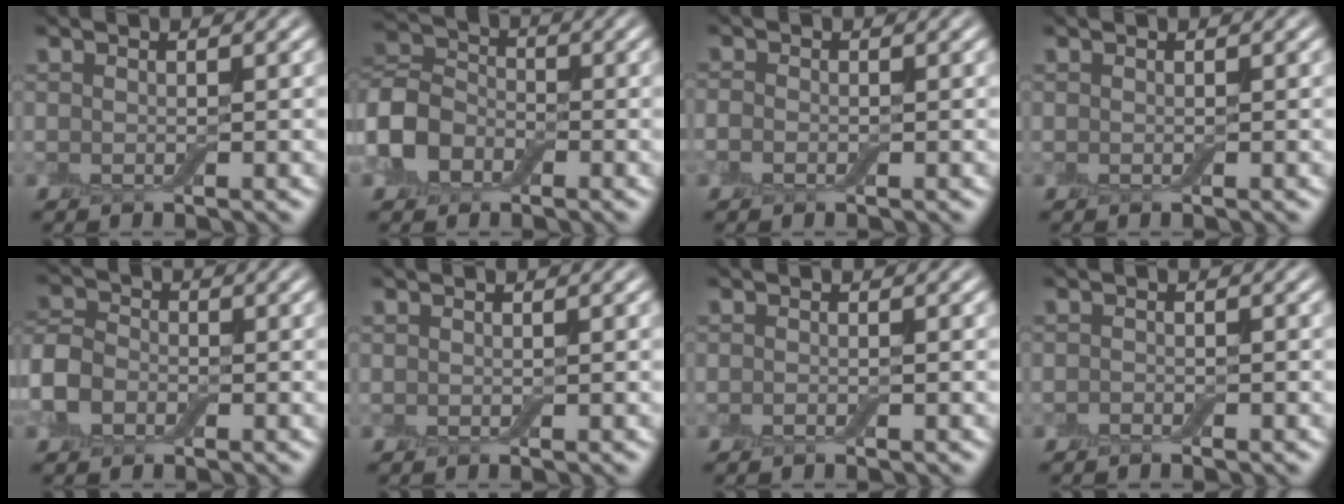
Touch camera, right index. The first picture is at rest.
{"total": 4.7, "force": [-1.7, 3.9, 1.9], "torque": [-0.042, 0.011, -0.049]}
{"total": 0.9, "force": [-0.5, 0.8, 0.2], "torque": [-0.006, 0.005, -0.014]}
{"total": 0.0}
{"total": 4.0, "force": [-1.6, 3.2, 1.8], "torque": [-0.043, 0.011, -0.046]}
{"total": 0.0}
{"total": 0.5, "force": [-0.5, 0.2, 0.0], "torque": [0.000, 0.000, -0.011]}
{"total": 0.7, "force": [-0.7, 0.2, -0.2], "torque": [0.004, 0.003, -0.015]}